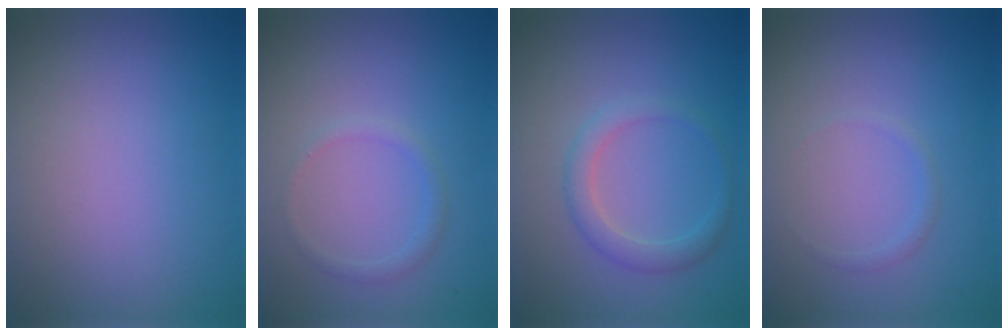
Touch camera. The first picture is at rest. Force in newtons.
{"total": 1.2, "press": 1.2, "slide": 0.1}
{"total": 2.2, "press": 2.2, "slide": 0.2}
{"total": 0.7, "press": 0.7, "slide": 0.1}